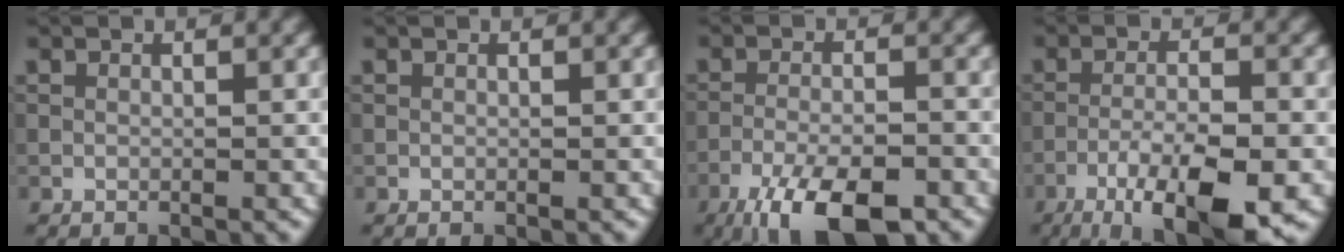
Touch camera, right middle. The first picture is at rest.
{"total": 0.0}
{"total": 9.3, "force": [-6.3, 2.8, 6.1], "torque": [-0.107, -0.022, -0.110]}
{"total": 9.6, "force": [-5.4, 2.4, 7.5], "torque": [-0.130, -0.007, -0.093]}